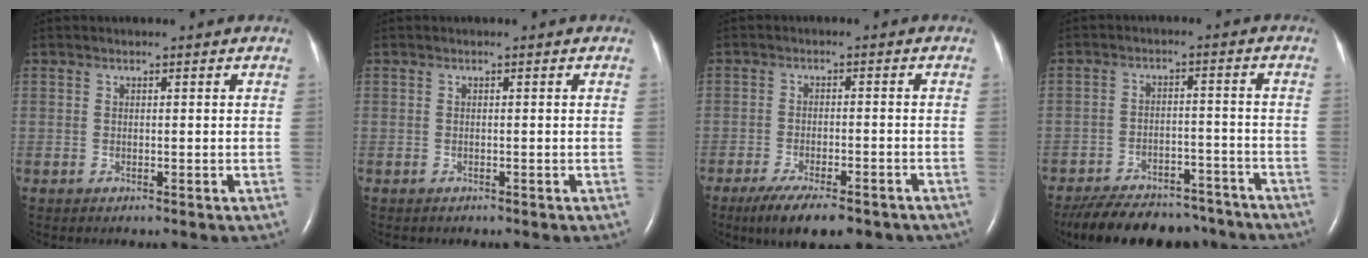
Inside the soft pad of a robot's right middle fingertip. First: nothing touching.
{"total": 0.0}
{"total": 12.0, "force": [-9.1, 3.5, 7.0], "torque": [-0.105, -0.010, -0.131]}
{"total": 17.0, "force": [-14.7, 6.2, 6.0], "torque": [-0.123, -0.003, -0.203]}